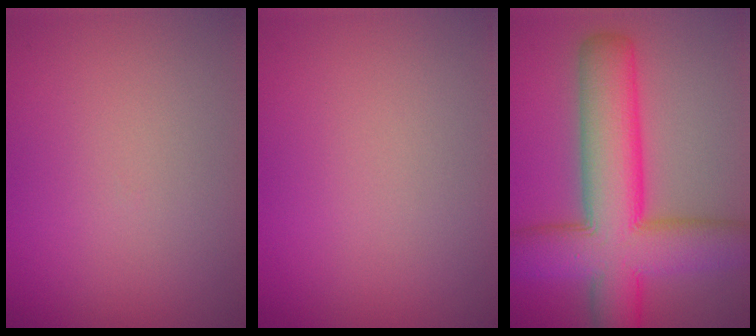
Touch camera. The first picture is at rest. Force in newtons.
{"total": 0.0}
{"total": 11.8, "press": 11.8, "slide": 0.4}